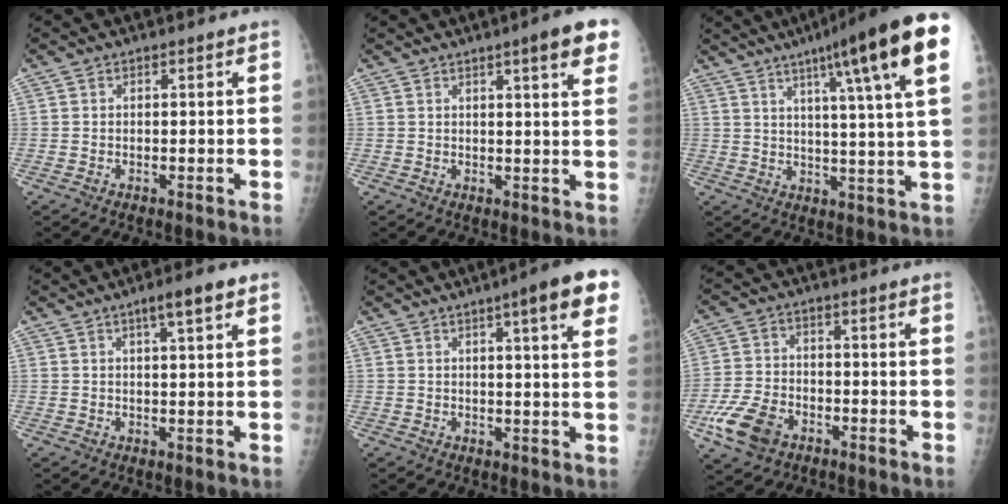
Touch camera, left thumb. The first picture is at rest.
{"total": 8.1, "force": [4.4, 0.9, 6.7], "torque": [-0.077, -0.014, 0.051]}
{"total": 20.5, "force": [10.5, 1.5, 17.6], "torque": [-0.248, -0.020, 0.132]}
{"total": 4.8, "force": [2.5, 0.7, 4.1], "torque": [-0.061, -0.002, 0.038]}
{"total": 10.5, "force": [5.1, 1.3, 9.0], "torque": [-0.107, -0.010, 0.058]}
{"total": 9.3, "force": [-4.6, 6.3, 5.0], "torque": [-0.096, 0.015, -0.083]}